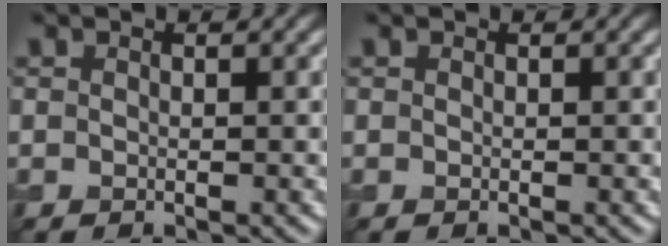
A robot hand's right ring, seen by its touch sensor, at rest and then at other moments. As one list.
[{"total": 0.0}]